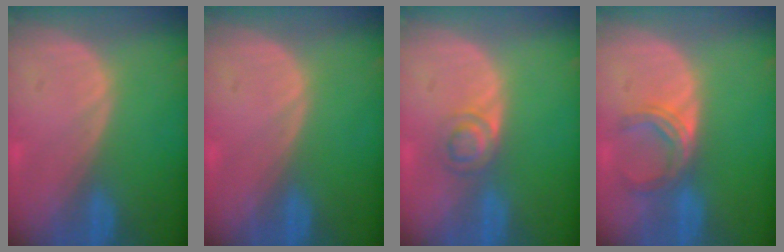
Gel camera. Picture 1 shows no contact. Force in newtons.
{"total": 0.0}
{"total": 3.3, "press": 3.3, "slide": 0.4}
{"total": 5.0, "press": 4.5, "slide": 2.2}